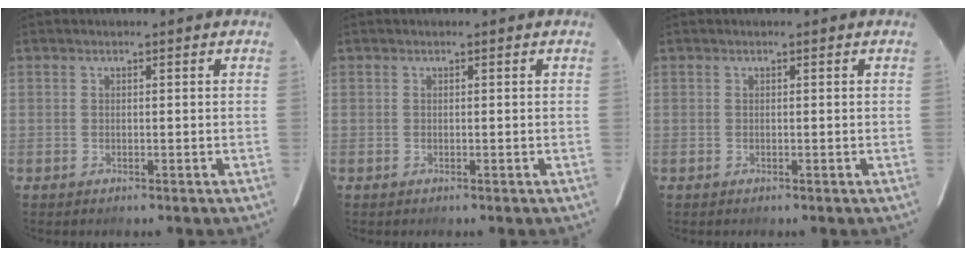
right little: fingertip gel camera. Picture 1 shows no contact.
{"total": 0.0}
{"total": 0.0}